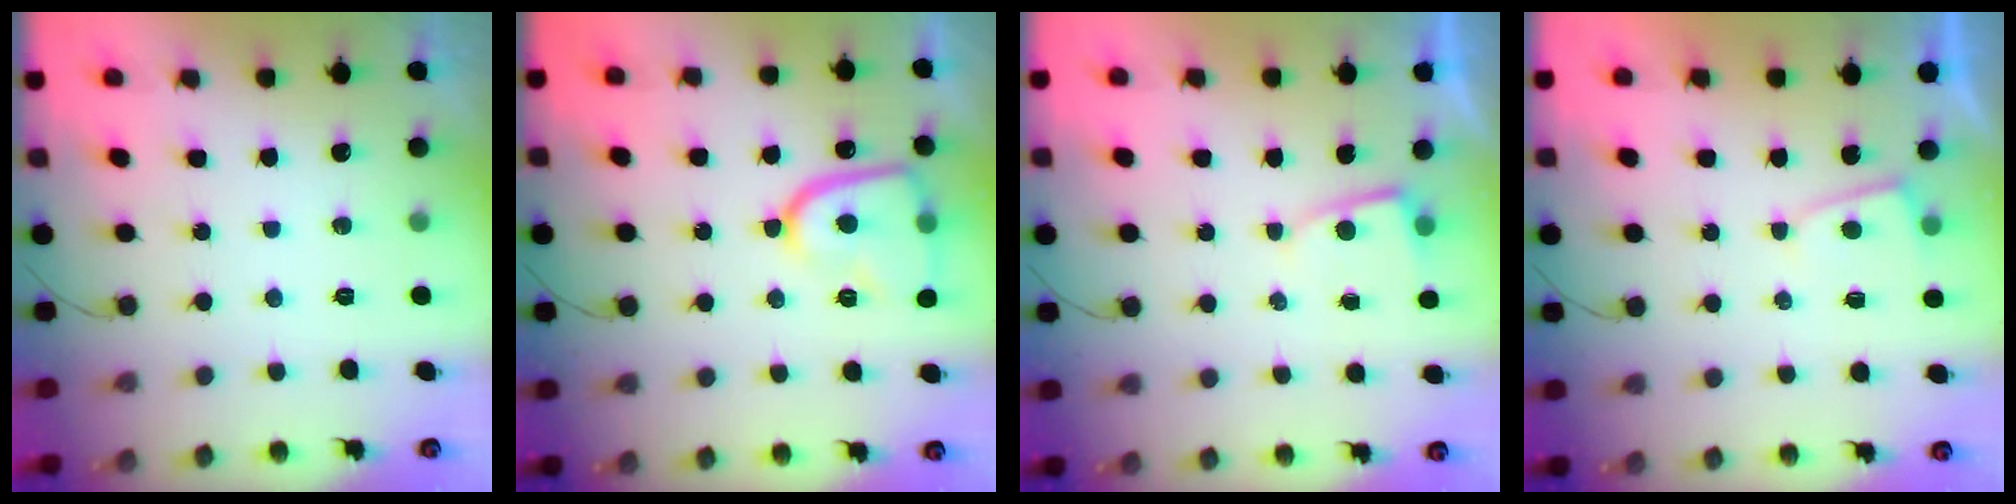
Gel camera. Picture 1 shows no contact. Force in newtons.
{"total": 13.6, "press": 13.5, "slide": 0.9}
{"total": 2.0, "press": 2.0, "slide": 0.2}
{"total": 2.3, "press": 2.3, "slide": 0.3}